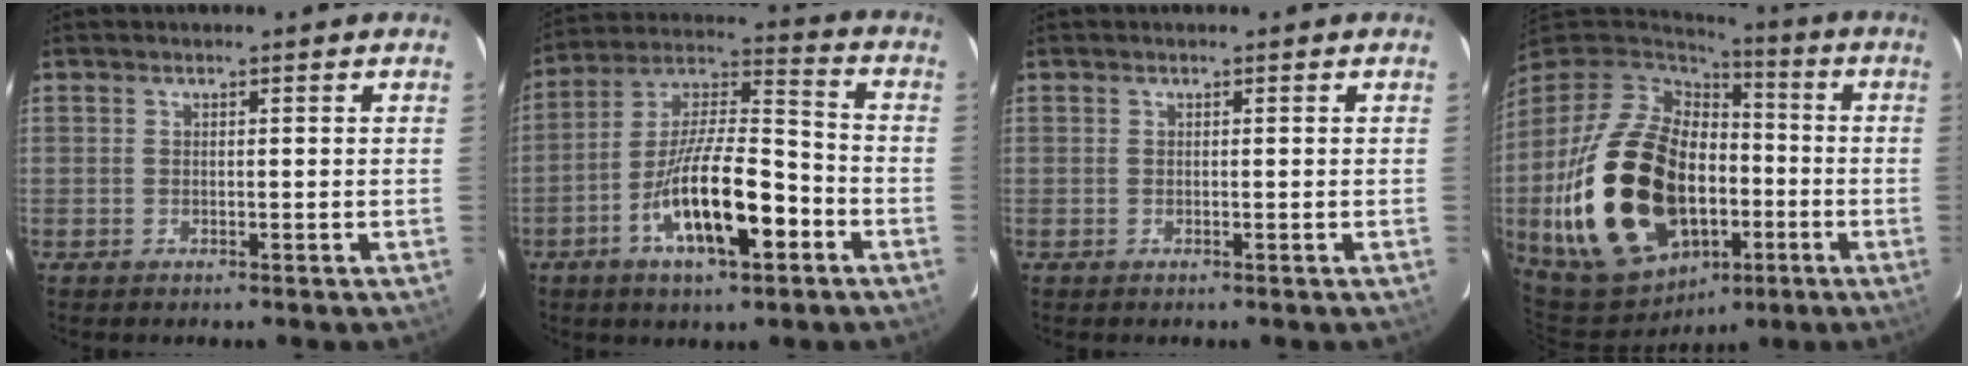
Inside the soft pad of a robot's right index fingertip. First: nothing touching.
{"total": 16.8, "force": [-7.0, 5.4, 14.3], "torque": [-0.265, 0.002, -0.123]}
{"total": 0.0}
{"total": 29.1, "force": [-5.7, 19.5, 20.8], "torque": [-0.458, 0.006, -0.067]}